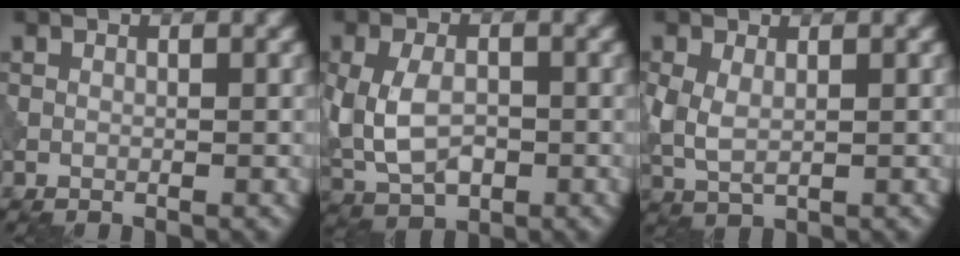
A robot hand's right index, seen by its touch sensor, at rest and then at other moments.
{"total": 5.8, "force": [-0.5, 3.7, 4.4], "torque": [-0.096, -0.005, -0.011]}
{"total": 3.1, "force": [0.1, 1.8, 2.4], "torque": [-0.064, -0.002, 0.005]}